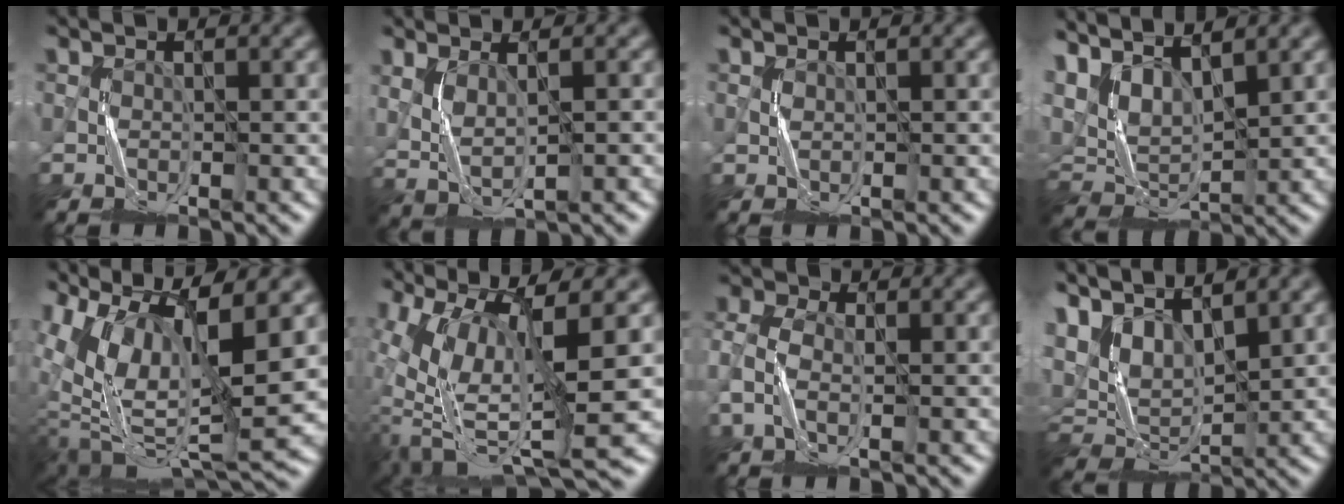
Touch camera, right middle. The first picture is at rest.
{"total": 2.8, "force": [0.6, 1.0, 2.5], "torque": [-0.061, -0.007, 0.021]}
{"total": 0.0}
{"total": 4.8, "force": [2.7, 2.5, 3.1], "torque": [-0.075, 0.004, 0.055]}
{"total": 12.9, "force": [3.5, 5.0, 11.3], "torque": [-0.208, 0.004, 0.081]}
{"total": 11.4, "force": [-1.3, 3.8, 10.7], "torque": [-0.217, -0.015, -0.005]}
{"total": 2.9, "force": [-0.8, 1.9, 2.1], "torque": [-0.063, 0.004, -0.023]}
{"total": 5.6, "force": [3.2, 2.9, 3.6], "torque": [-0.083, 0.008, 0.062]}